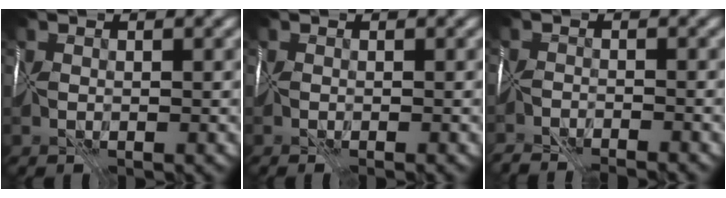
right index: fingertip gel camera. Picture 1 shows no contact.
{"total": 1.3, "force": [-0.9, 0.2, 0.9], "torque": [-0.007, -0.001, -0.007]}
{"total": 5.9, "force": [-5.7, 0.8, 0.9], "torque": [-0.009, -0.009, -0.085]}